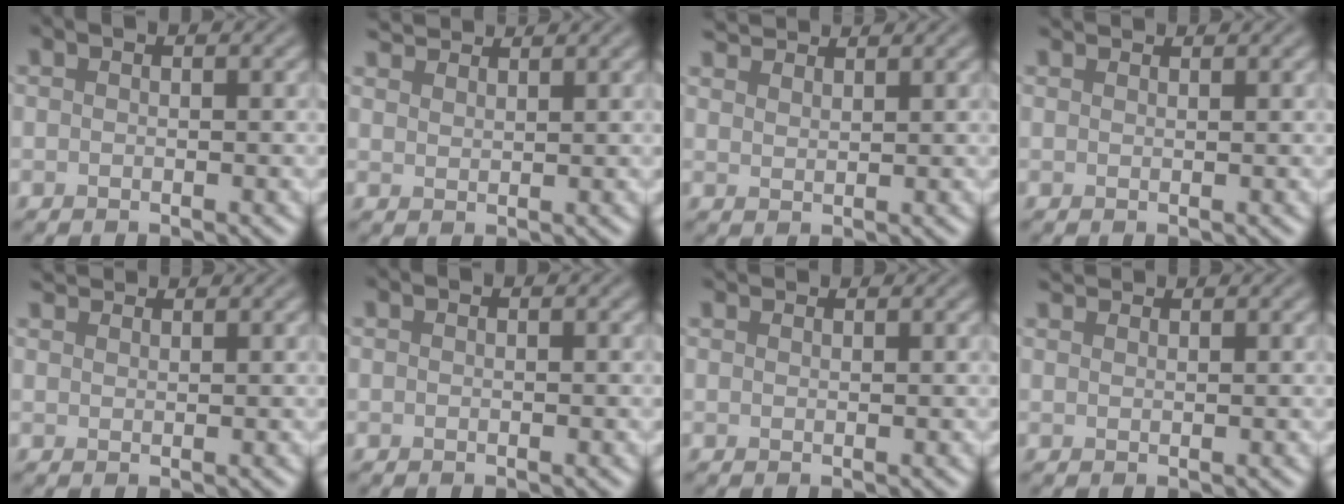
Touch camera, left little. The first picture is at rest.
{"total": 3.1, "force": [3.0, 0.5, 0.7], "torque": [-0.019, 0.009, 0.053]}
{"total": 3.1, "force": [3.0, 0.4, 0.7], "torque": [-0.019, 0.008, 0.052]}
{"total": 2.1, "force": [2.0, 0.2, 0.5], "torque": [-0.014, 0.001, 0.023]}
{"total": 2.4, "force": [2.3, 0.2, 0.5], "torque": [-0.013, 0.006, 0.037]}
{"total": 0.0}
{"total": 2.1, "force": [2.0, 0.2, 0.5], "torque": [-0.014, -0.001, 0.023]}
{"total": 2.0, "force": [2.0, 0.2, 0.4], "torque": [-0.013, 0.004, 0.030]}